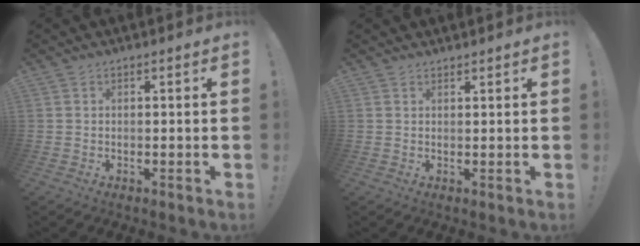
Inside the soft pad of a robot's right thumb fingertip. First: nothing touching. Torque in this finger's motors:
{"motor_torque": [0.14, 0.00, -0.29, 0.18, 0.00]}